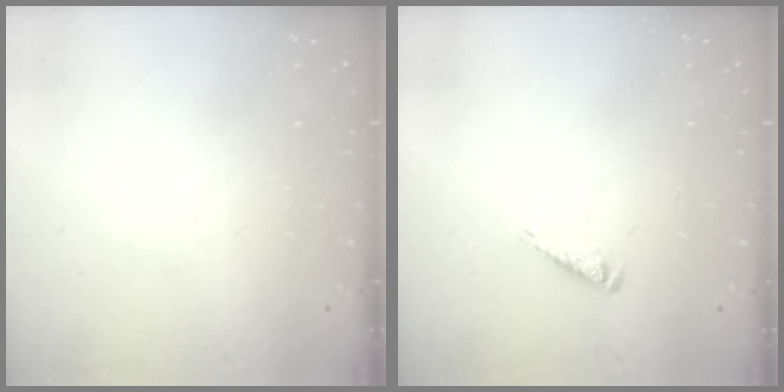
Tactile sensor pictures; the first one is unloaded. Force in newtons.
{"total": 2.5, "press": 2.4, "slide": 0.5}